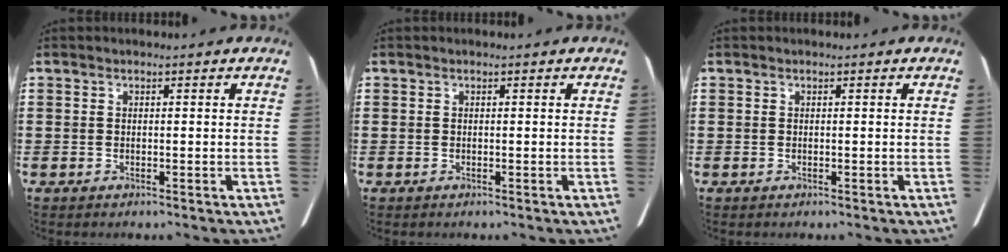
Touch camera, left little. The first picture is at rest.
{"total": 0.0}
{"total": 0.0}